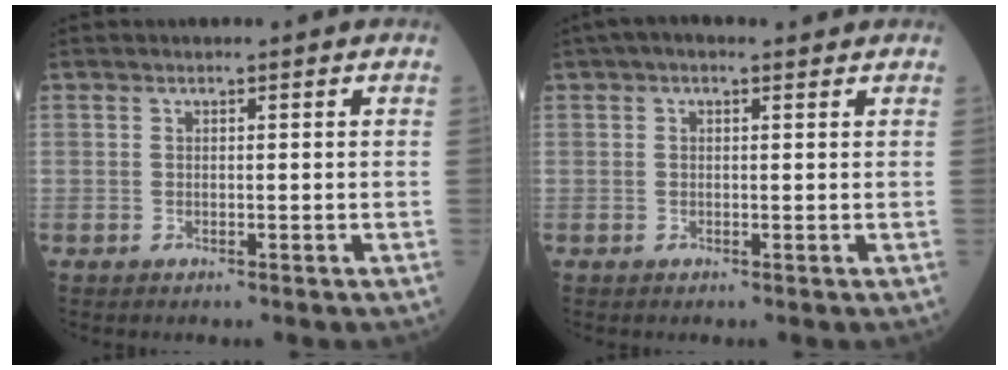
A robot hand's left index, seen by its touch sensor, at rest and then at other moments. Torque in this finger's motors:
{"motor_torque": [0.14, -0.12, -0.04, 0.02]}